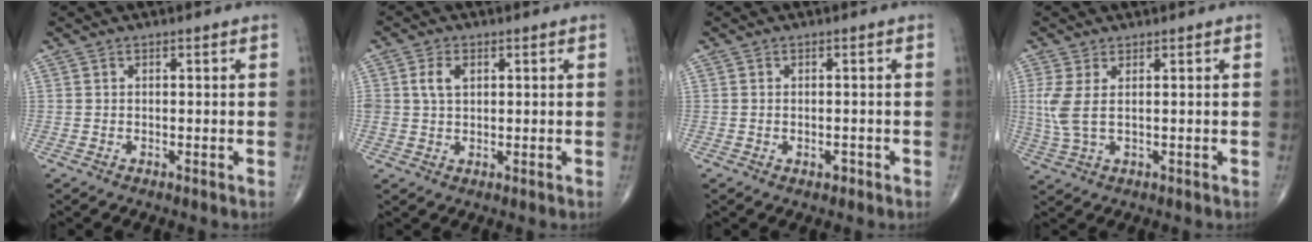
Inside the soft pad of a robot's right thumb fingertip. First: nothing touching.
{"total": 3.8, "force": [1.1, 2.5, 2.7], "torque": [-0.051, 0.002, 0.023]}
{"total": 1.2, "force": [-0.5, 0.8, 0.7], "torque": [-0.011, 0.003, -0.005]}
{"total": 5.4, "force": [0.9, 2.0, 4.9], "torque": [-0.138, -0.002, 0.027]}